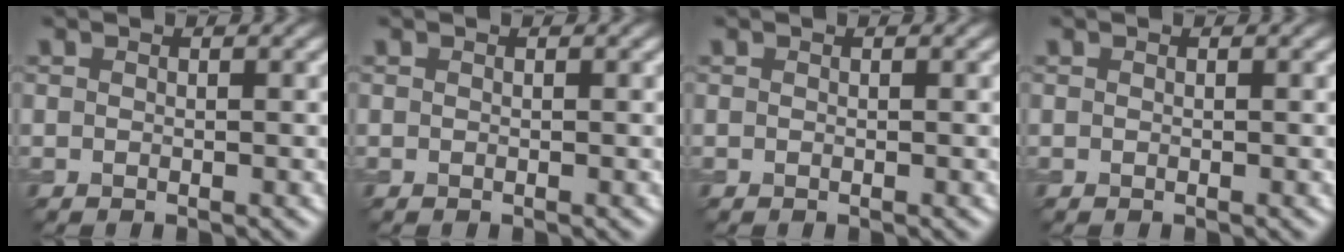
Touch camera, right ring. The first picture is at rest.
{"total": 0.0}
{"total": 0.0}
{"total": 0.0}